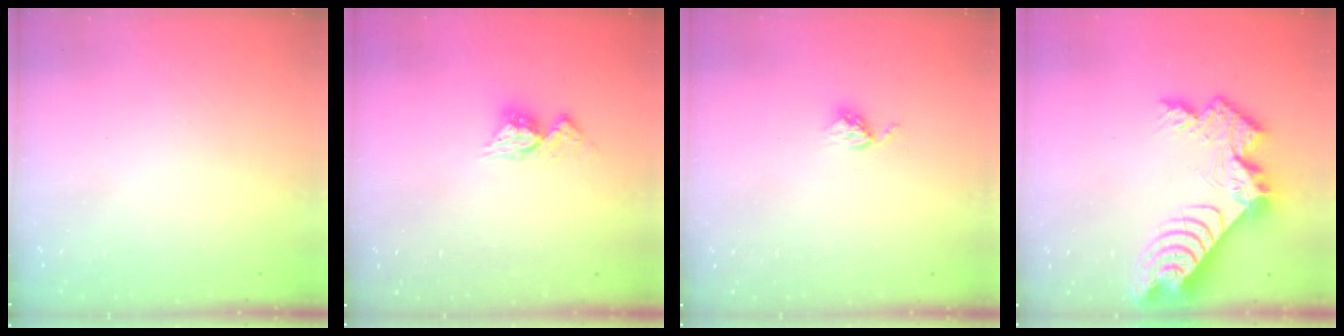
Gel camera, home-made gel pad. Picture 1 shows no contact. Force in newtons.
{"total": 8.3, "press": 8.3, "slide": 0.8}
{"total": 3.6, "press": 3.6, "slide": 0.4}
{"total": 13.2, "press": 13.2, "slide": 1.0}